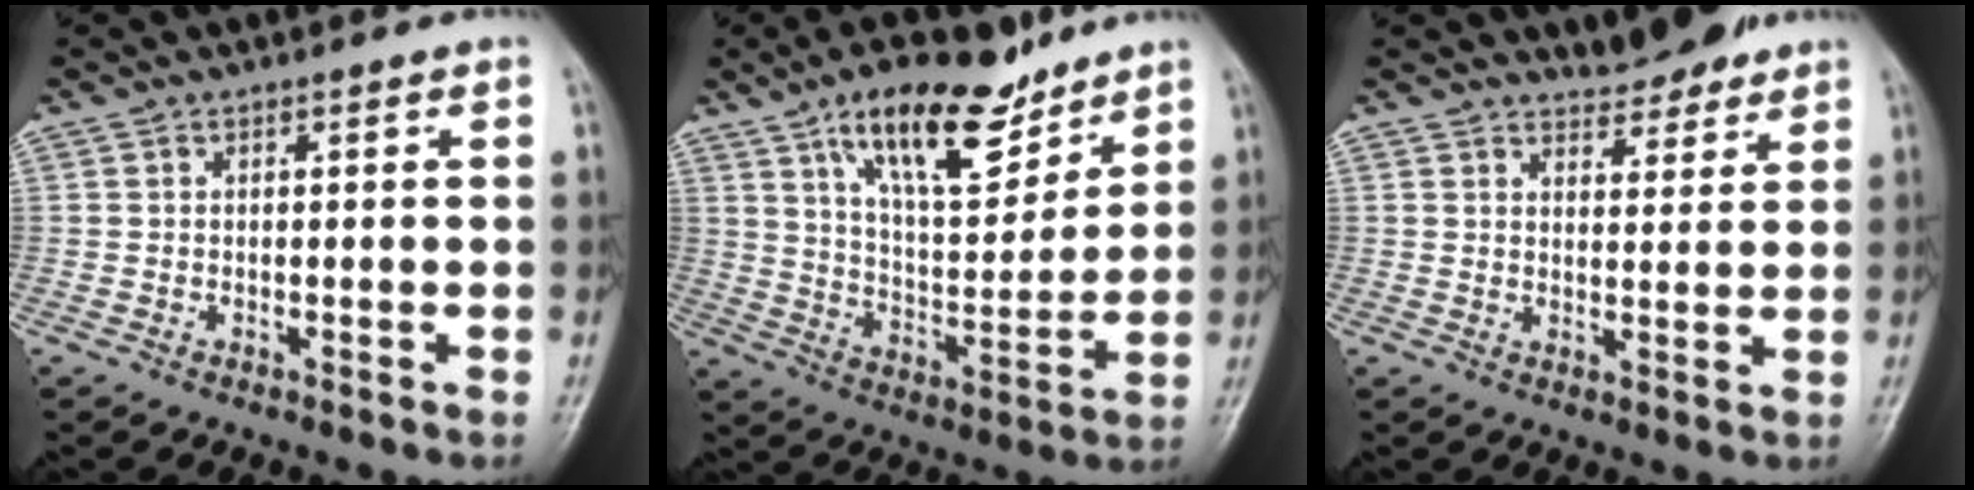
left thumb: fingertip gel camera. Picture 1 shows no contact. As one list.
[{"total": 17.3, "force": [11.1, 6.8, 11.4], "torque": [-0.152, -0.056, 0.194]}, {"total": 5.6, "force": [5.0, 2.0, 1.3], "torque": [-0.002, -0.036, 0.073]}]